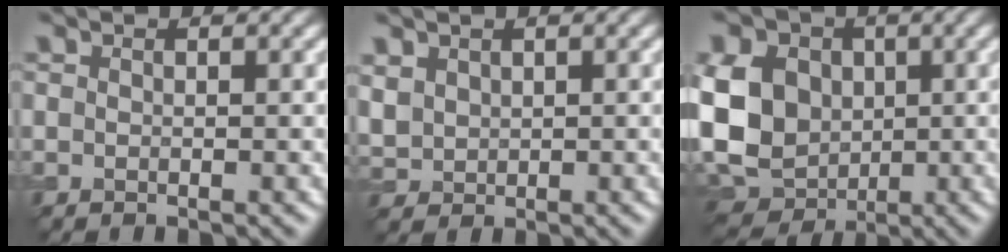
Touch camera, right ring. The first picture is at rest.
{"total": 1.4, "force": [1.0, 0.9, -0.2], "torque": [-0.004, 0.007, 0.032]}
{"total": 10.6, "force": [0.5, 8.6, 6.2], "torque": [-0.149, 0.010, 0.003]}